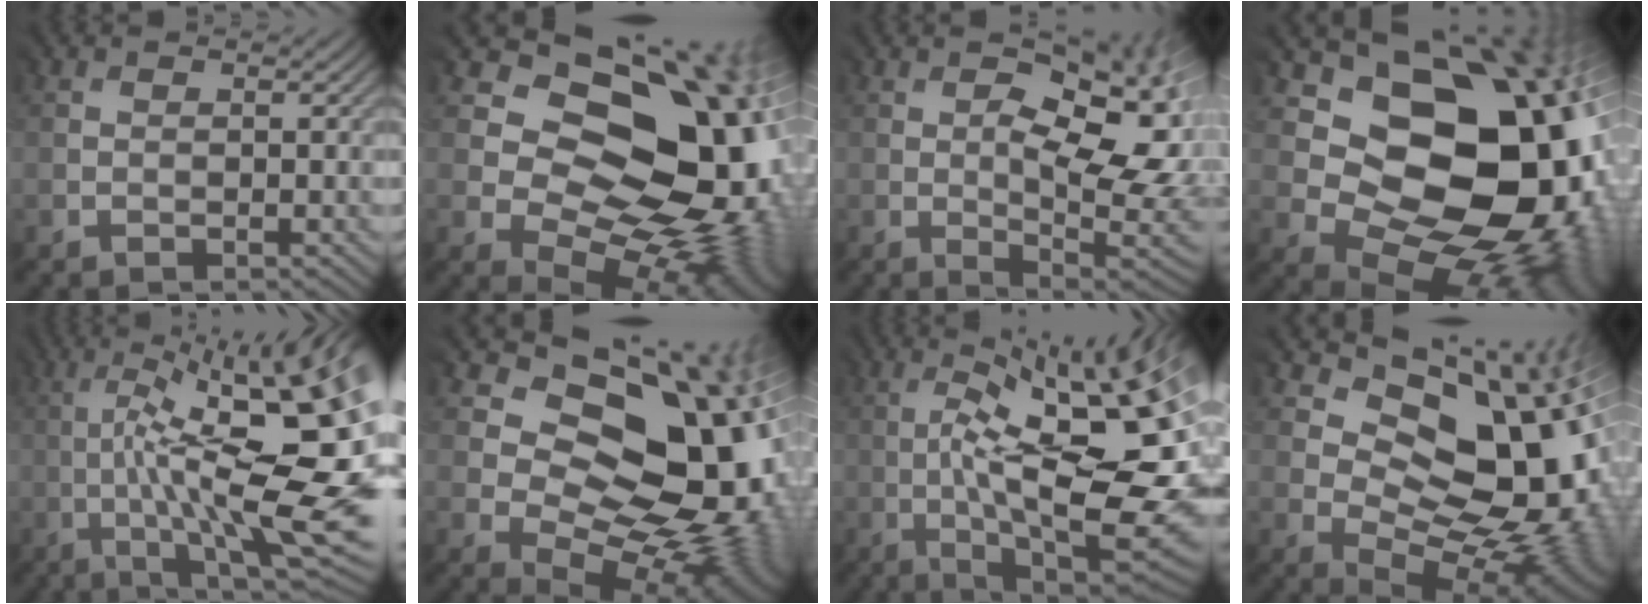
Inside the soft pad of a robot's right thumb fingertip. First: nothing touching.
{"total": 16.8, "force": [2.0, 12.8, 10.7], "torque": [-0.132, 0.003, 0.054]}
{"total": 16.1, "force": [-0.4, 7.7, 14.1], "torque": [-0.172, 0.019, 0.011]}
{"total": 16.6, "force": [1.1, 13.1, 10.1], "torque": [-0.119, -0.025, 0.050]}
{"total": 18.1, "force": [-2.9, 5.0, 17.2], "torque": [-0.235, 0.015, -0.042]}
{"total": 15.3, "force": [2.5, 11.1, 10.2], "torque": [-0.123, -0.006, 0.067]}
{"total": 16.5, "force": [-1.6, 4.1, 15.9], "torque": [-0.238, 0.008, -0.010]}
{"total": 14.8, "force": [3.1, 9.8, 10.6], "torque": [-0.112, 0.012, 0.070]}